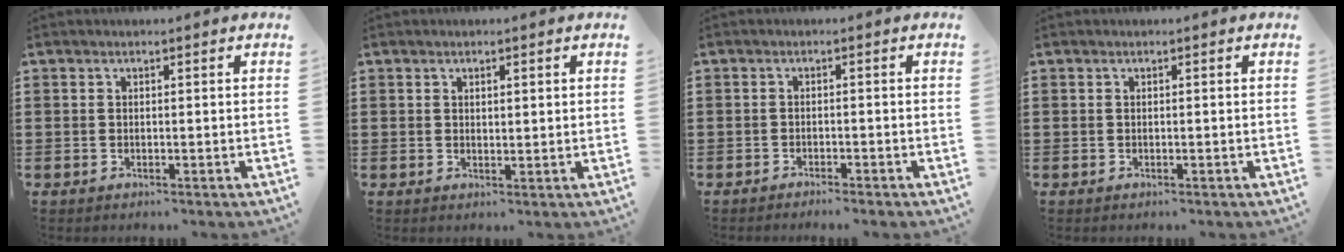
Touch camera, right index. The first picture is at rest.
{"total": 0.9, "force": [0.6, 0.3, 0.5], "torque": [-0.010, 0.004, 0.011]}
{"total": 1.2, "force": [-1.2, 0.0, 0.1], "torque": [-0.004, 0.002, -0.024]}
{"total": 0.0}